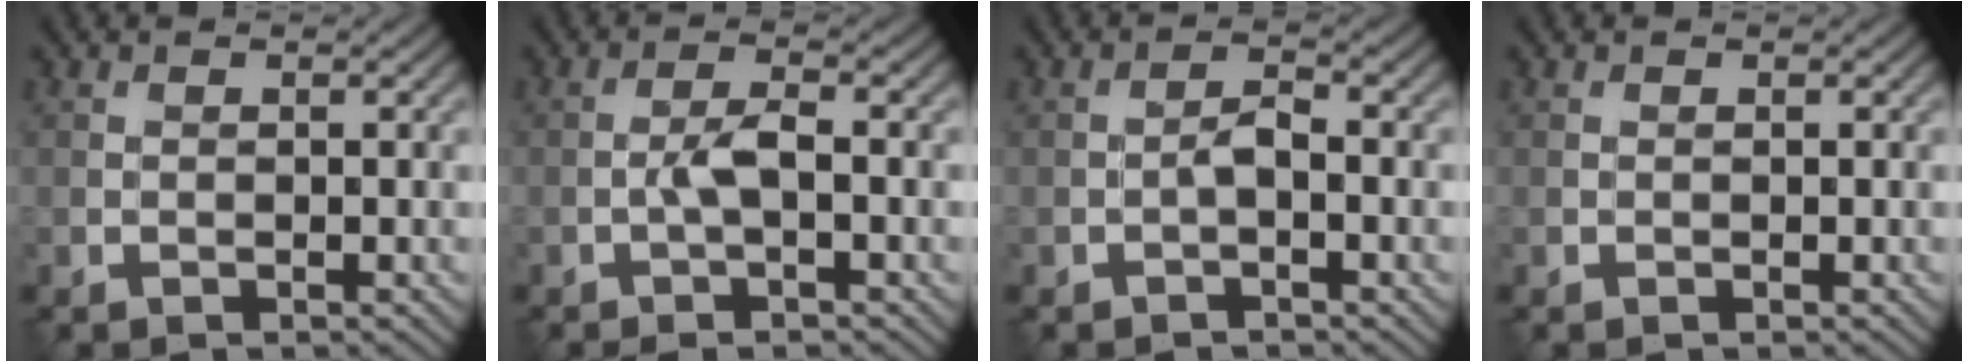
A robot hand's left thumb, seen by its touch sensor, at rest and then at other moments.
{"total": 2.9, "force": [-1.0, 0.7, 2.6], "torque": [-0.052, 0.007, -0.026]}
{"total": 1.5, "force": [-0.8, 0.6, 1.2], "torque": [-0.020, 0.006, -0.020]}
{"total": 0.0}